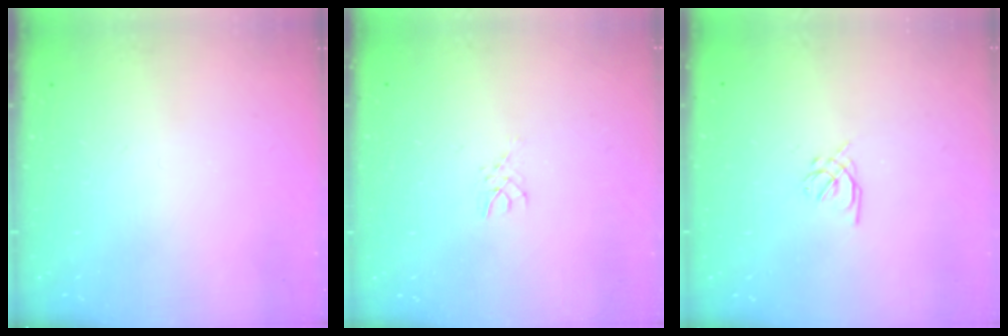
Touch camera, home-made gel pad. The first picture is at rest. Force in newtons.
{"total": 4.1, "press": 4.0, "slide": 0.5}
{"total": 1.4, "press": 1.3, "slide": 0.5}